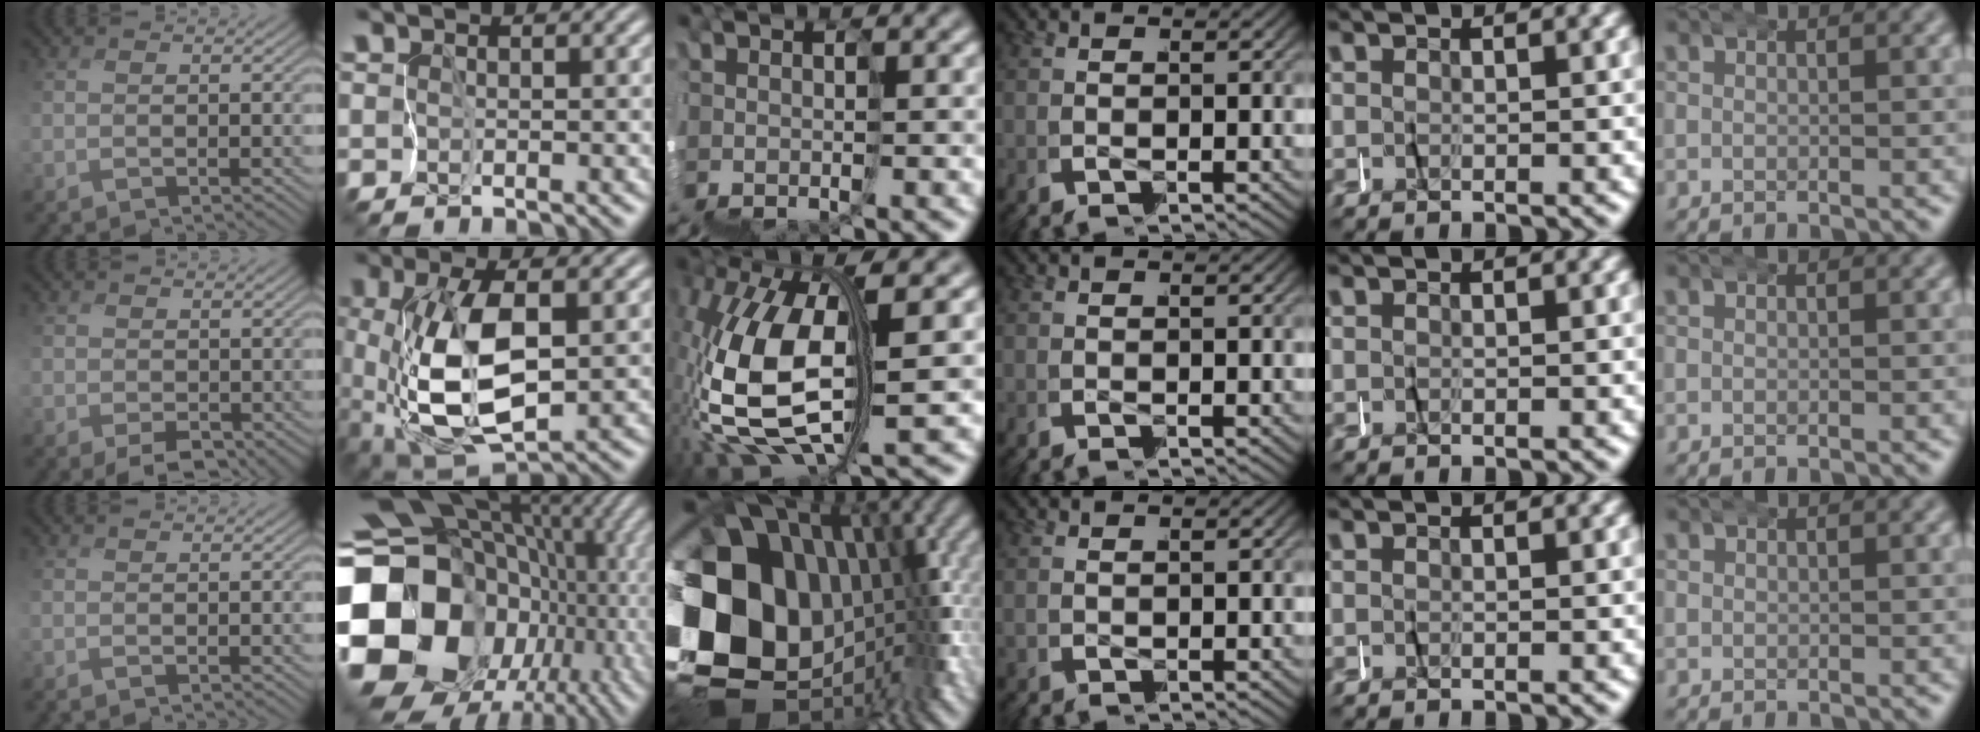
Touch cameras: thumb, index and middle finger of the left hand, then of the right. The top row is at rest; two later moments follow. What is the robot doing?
{"motion": "wrap", "object": "felt sheet"}